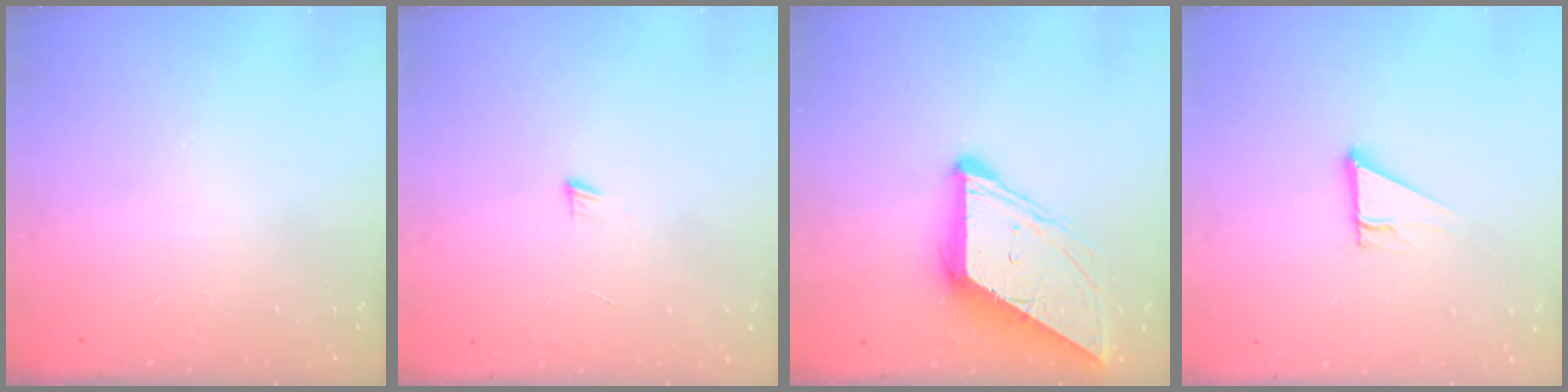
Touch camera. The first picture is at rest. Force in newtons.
{"total": 4.3, "press": 4.2, "slide": 0.4}
{"total": 10.3, "press": 10.3, "slide": 0.9}
{"total": 4.2, "press": 4.2, "slide": 0.3}